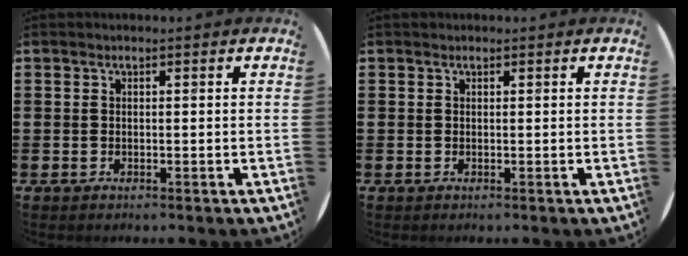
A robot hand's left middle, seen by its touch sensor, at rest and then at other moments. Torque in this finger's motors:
{"motor_torque": [-0.02, 0.07, -0.01, 0.02]}